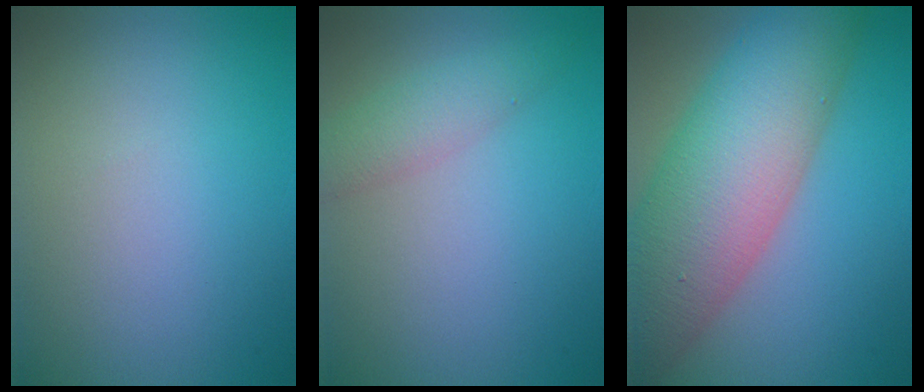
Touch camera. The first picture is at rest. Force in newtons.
{"total": 2.5, "press": 2.5, "slide": 0.1}
{"total": 13.2, "press": 13.2, "slide": 0.5}